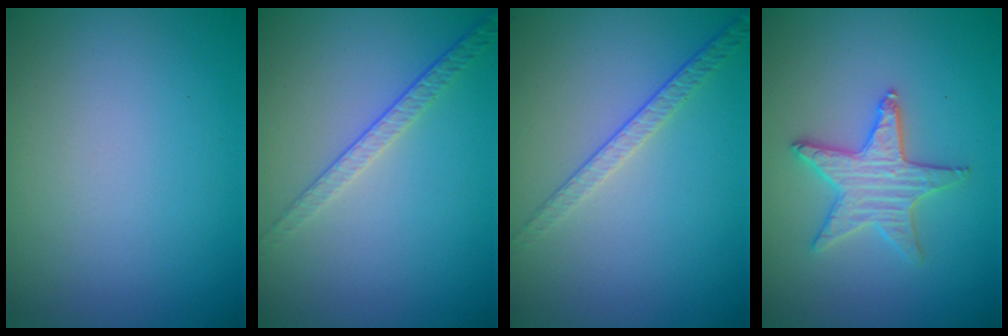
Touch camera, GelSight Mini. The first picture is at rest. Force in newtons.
{"total": 1.9, "press": 1.4, "slide": 1.3}
{"total": 1.9, "press": 1.4, "slide": 1.3}
{"total": 3.2, "press": 3.2, "slide": 0.5}